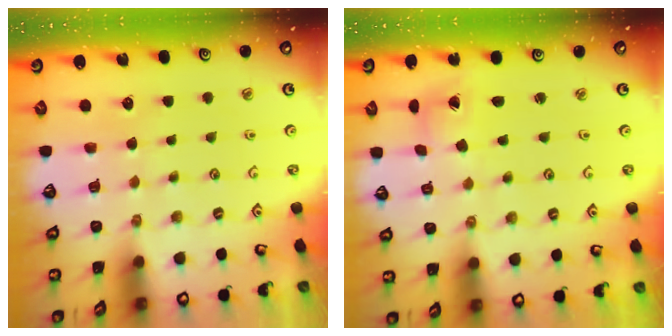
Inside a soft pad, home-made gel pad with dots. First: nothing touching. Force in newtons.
{"total": 1.3, "press": 1.3, "slide": 0.1}